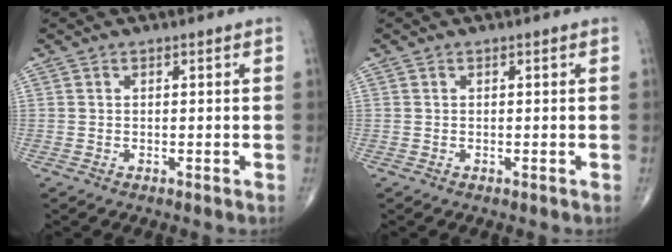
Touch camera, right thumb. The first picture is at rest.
{"total": 0.0}